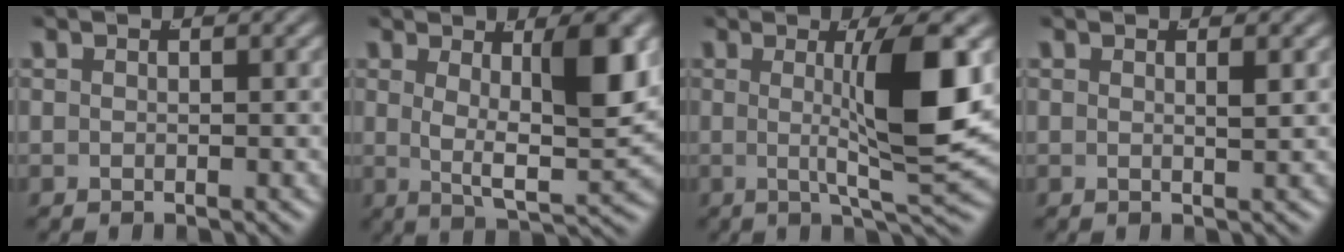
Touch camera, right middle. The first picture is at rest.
{"total": 7.1, "force": [1.1, 1.8, 6.8], "torque": [-0.105, -0.017, 0.027]}
{"total": 8.0, "force": [0.8, 0.5, 7.9], "torque": [-0.125, -0.006, 0.016]}
{"total": 1.0, "force": [0.4, -0.6, 0.7], "torque": [-0.007, -0.004, 0.008]}